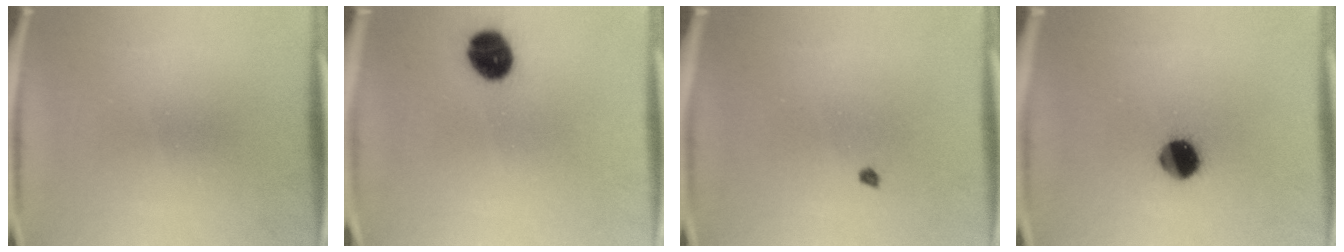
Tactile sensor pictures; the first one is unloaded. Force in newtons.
{"total": 8.9}
{"total": 0.6}
{"total": 8.3}